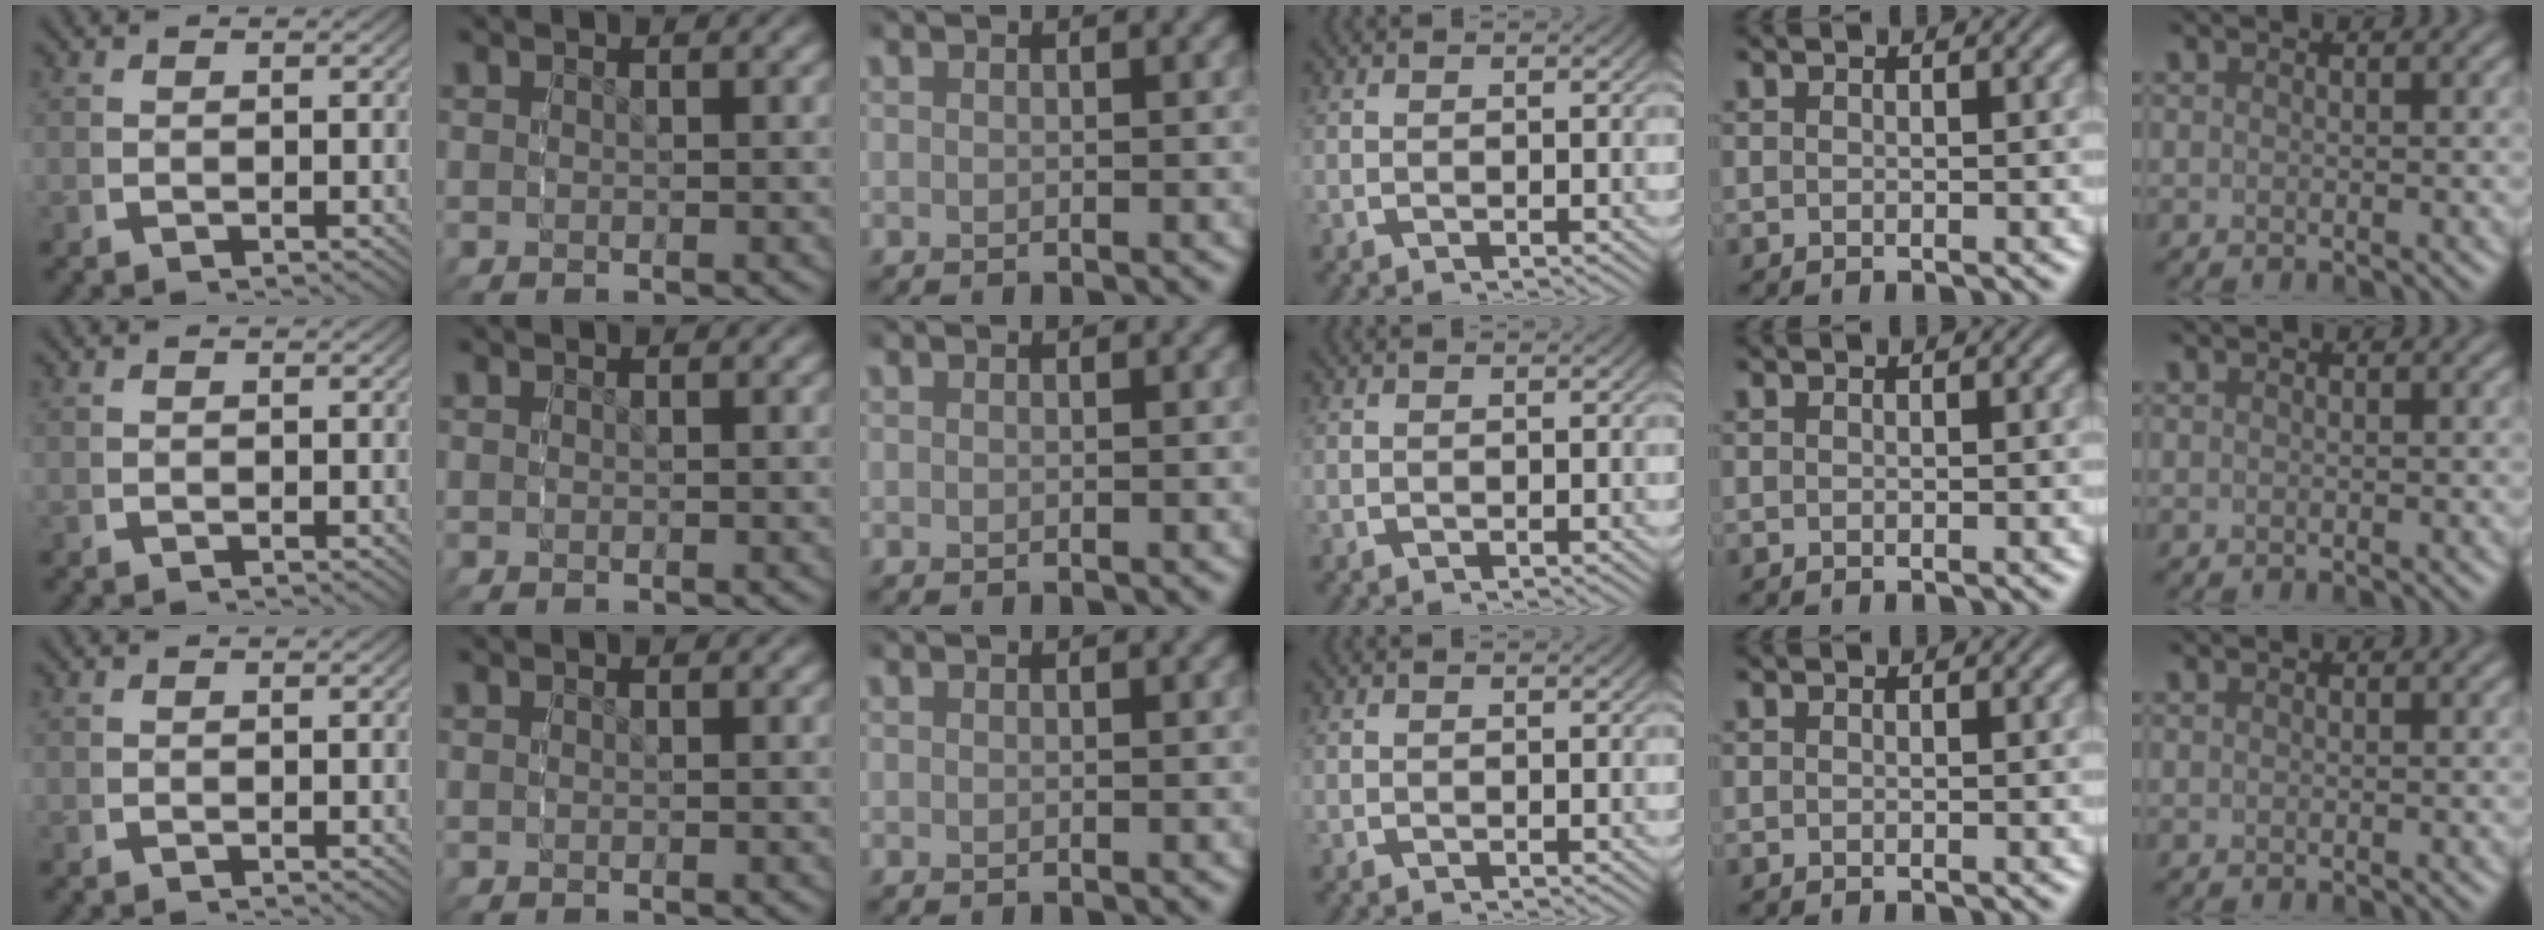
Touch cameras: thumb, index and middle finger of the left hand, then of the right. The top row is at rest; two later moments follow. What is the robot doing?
{"motion": "reach", "object": "toothpaste"}